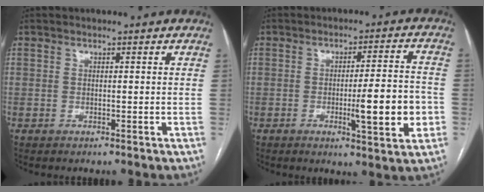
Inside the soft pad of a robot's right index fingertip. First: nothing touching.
{"total": 10.0, "force": [-2.3, 0.9, 9.7], "torque": [-0.136, -0.002, -0.031]}